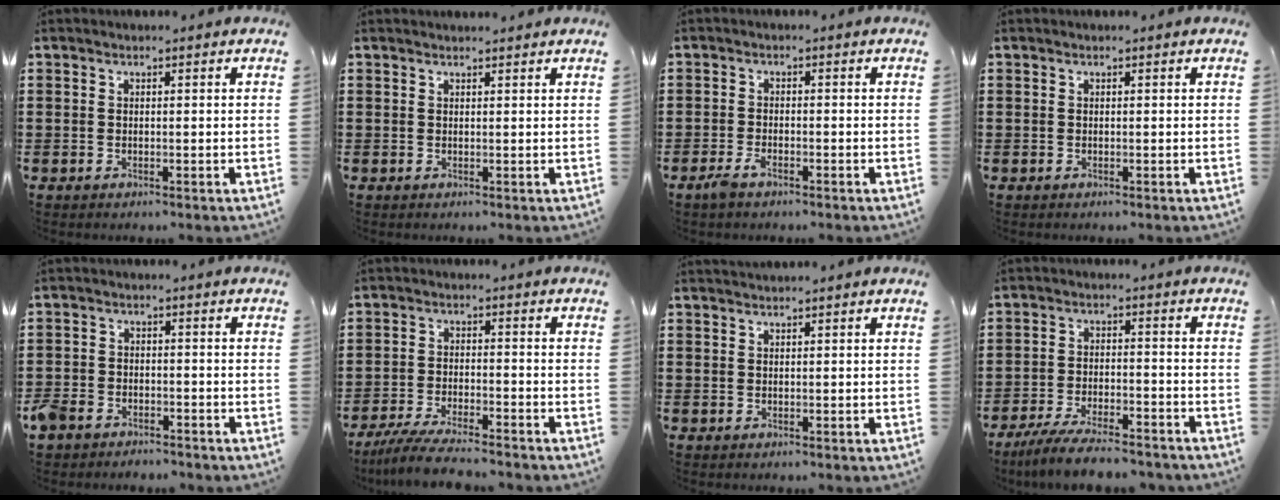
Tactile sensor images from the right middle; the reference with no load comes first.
{"total": 0.8, "force": [0.8, -0.1, 0.0], "torque": [-0.002, -0.004, 0.017]}
{"total": 2.3, "force": [-1.6, 0.7, 1.6], "torque": [-0.043, -0.004, -0.034]}
{"total": 0.0}
{"total": 3.6, "force": [-3.2, 1.5, 0.6], "torque": [-0.035, -0.002, -0.074]}
{"total": 5.6, "force": [-5.1, 0.2, 2.3], "torque": [-0.058, -0.013, -0.101]}
{"total": 0.9, "force": [0.9, 0.0, 0.1], "torque": [-0.003, 0.000, 0.017]}
{"total": 6.9, "force": [-6.1, 0.7, 3.0], "torque": [-0.063, -0.006, -0.116]}